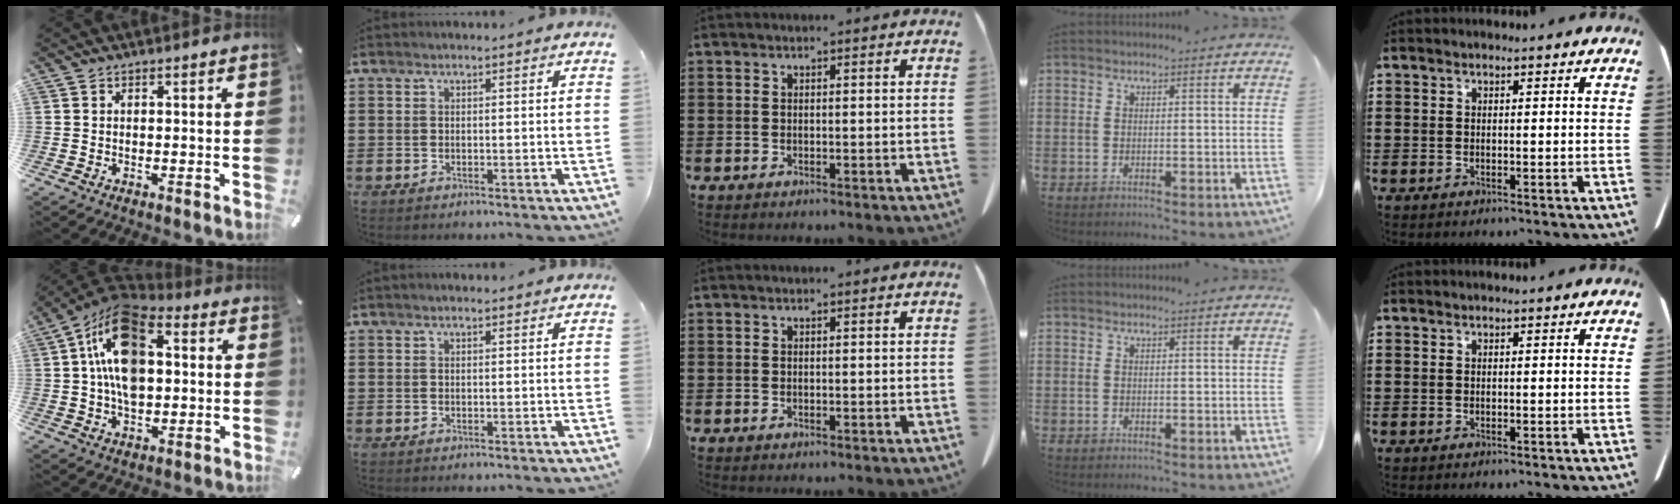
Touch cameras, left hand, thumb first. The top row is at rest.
{"thumb": {"total": 16.4, "force": [3.1, 10.4, 12.3], "torque": [-0.239, -0.002, 0.055]}, "index": {"total": 0.5, "force": [0.4, 0.2, 0.3], "torque": [-0.006, 0.003, 0.008]}}